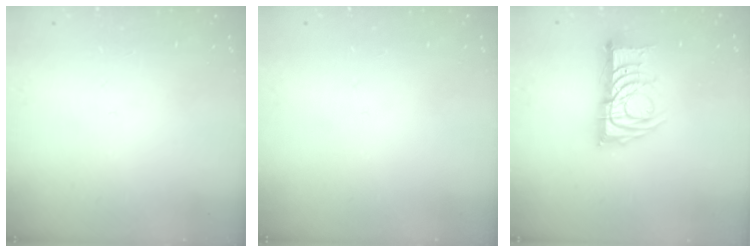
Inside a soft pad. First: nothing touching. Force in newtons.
{"total": 0.0}
{"total": 14.2, "press": 14.2, "slide": 0.3}